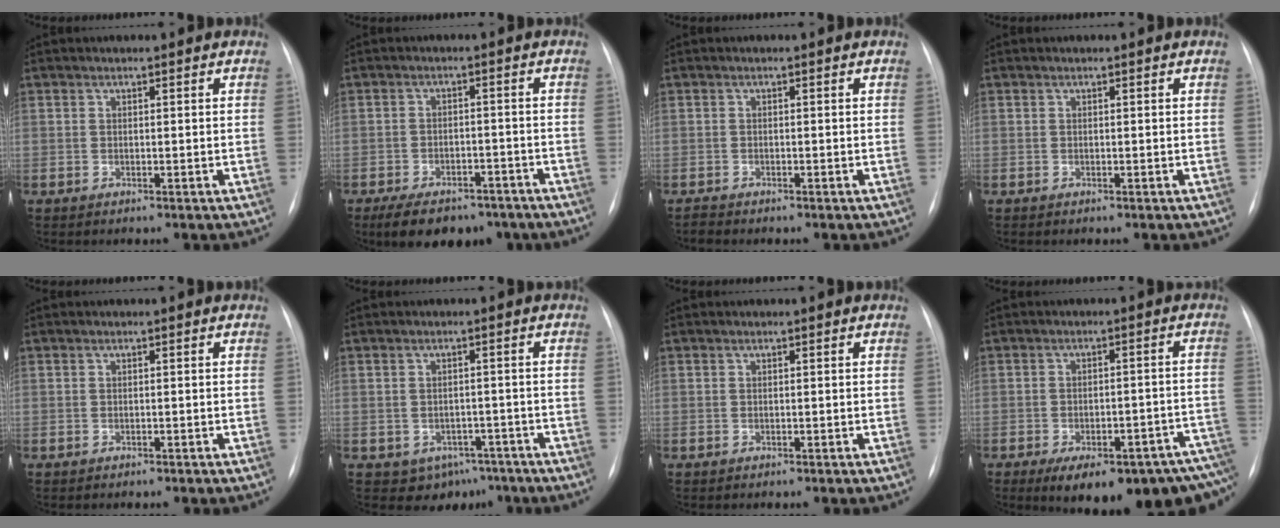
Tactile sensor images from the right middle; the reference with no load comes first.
{"total": 11.1, "force": [-8.1, 5.3, 5.3], "torque": [-0.080, 0.003, -0.114]}
{"total": 0.8, "force": [-0.8, 0.0, 0.1], "torque": [-0.005, -0.004, -0.015]}
{"total": 0.0}
{"total": 0.0}
{"total": 5.4, "force": [-3.4, 4.0, 1.4], "torque": [-0.006, 0.010, -0.037]}
{"total": 0.0}
{"total": 19.3, "force": [-13.1, 6.2, 12.8], "torque": [-0.119, 0.022, -0.158]}